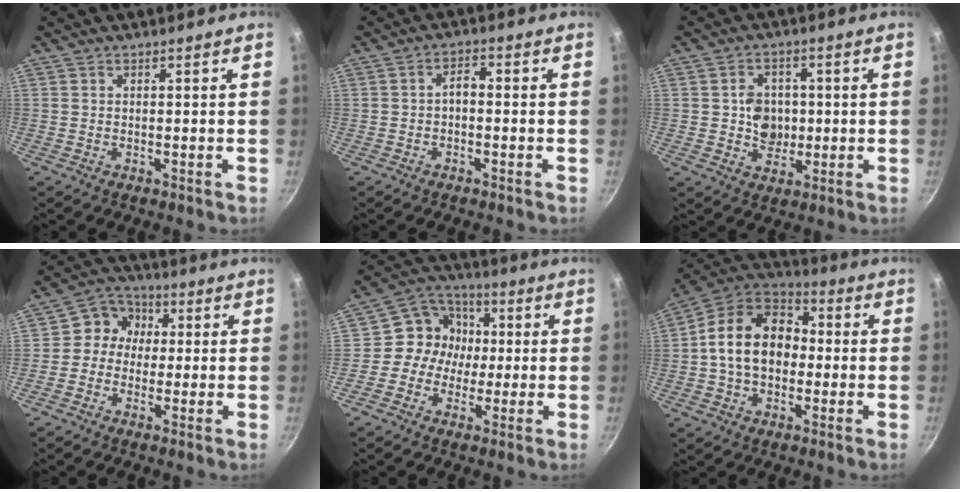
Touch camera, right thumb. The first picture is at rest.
{"total": 2.4, "force": [-0.8, 1.3, 1.9], "torque": [-0.027, 0.018, -0.017]}
{"total": 6.9, "force": [0.2, 5.9, 3.5], "torque": [-0.026, 0.000, 0.003]}
{"total": 7.3, "force": [0.4, 6.7, 2.7], "torque": [-0.012, 0.021, -0.016]}
{"total": 10.0, "force": [-0.1, 9.2, 4.0], "torque": [-0.025, 0.029, -0.023]}
{"total": 16.4, "force": [0.0, 12.1, 11.2], "torque": [-0.158, 0.038, -0.020]}